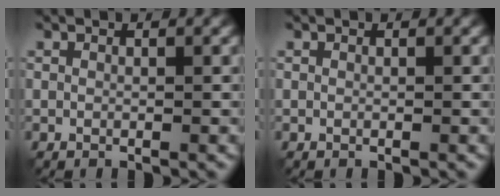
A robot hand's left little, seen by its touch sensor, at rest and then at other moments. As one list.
[{"total": 0.0}]